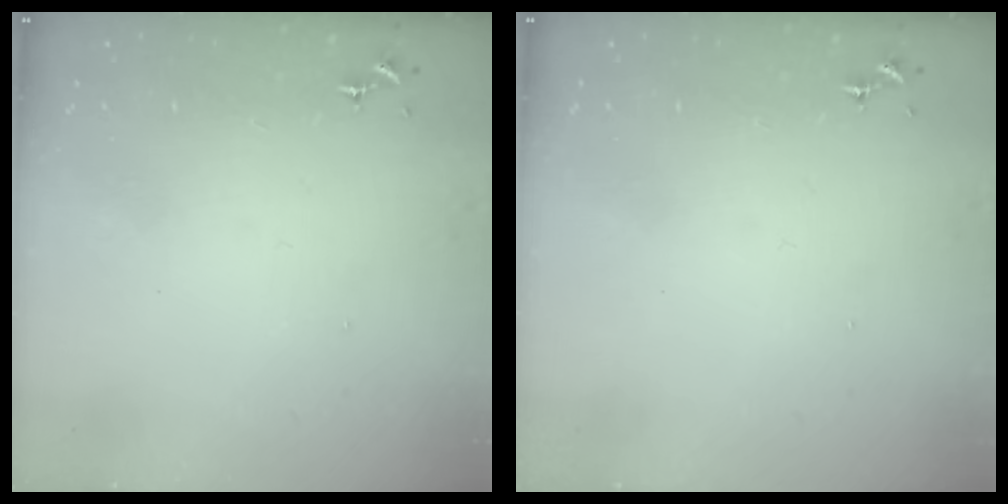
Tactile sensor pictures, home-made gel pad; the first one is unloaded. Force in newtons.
{"total": 0.0}